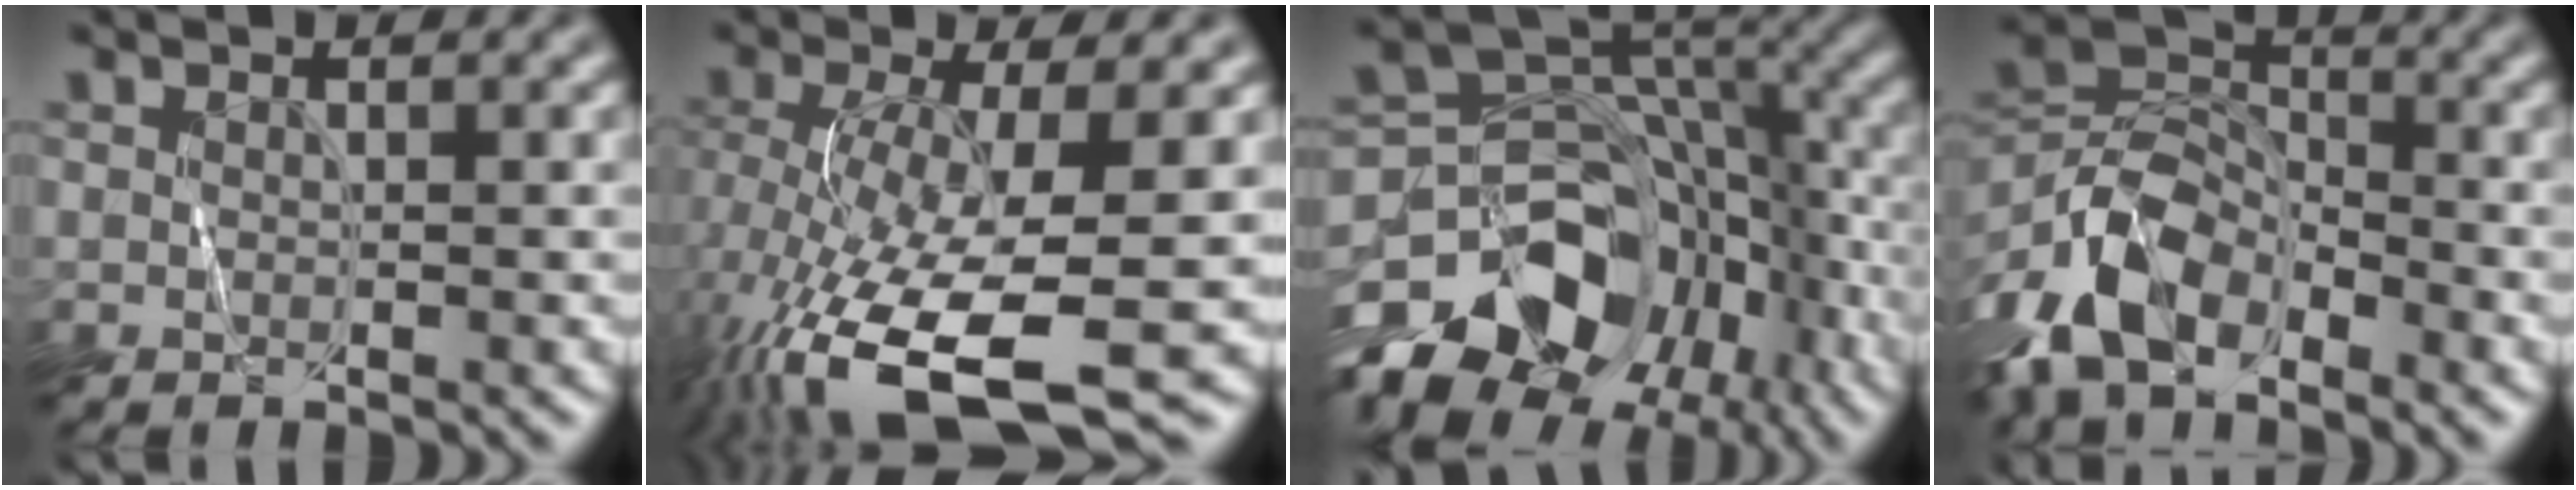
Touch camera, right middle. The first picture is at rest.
{"total": 13.1, "force": [-5.7, 3.9, 11.1], "torque": [-0.231, -0.034, -0.094]}
{"total": 15.2, "force": [-9.6, 9.3, 7.2], "torque": [-0.141, 0.002, -0.150]}
{"total": 8.0, "force": [-5.4, 3.8, 4.5], "torque": [-0.094, 0.004, -0.119]}